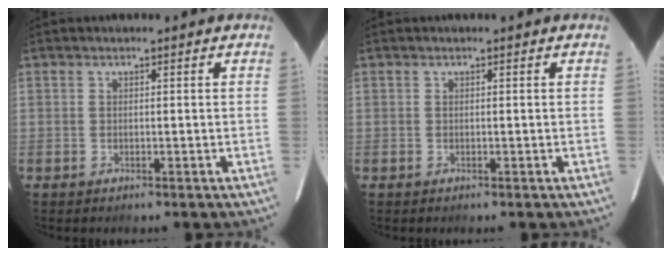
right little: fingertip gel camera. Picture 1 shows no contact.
{"total": 0.0}